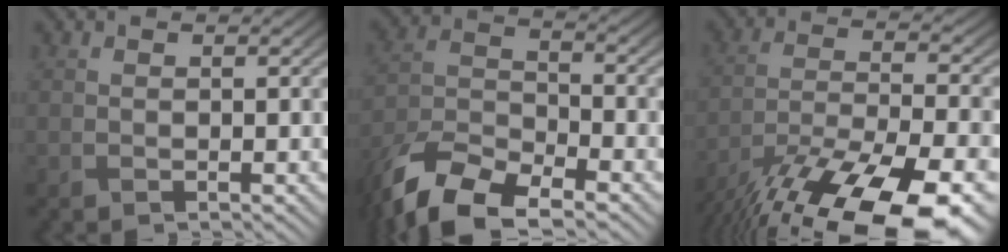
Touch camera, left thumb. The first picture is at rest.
{"total": 11.9, "force": [-8.7, 4.5, 6.7], "torque": [-0.138, -0.018, -0.175]}
{"total": 19.3, "force": [-14.9, 5.1, 11.2], "torque": [-0.198, -0.040, -0.238]}